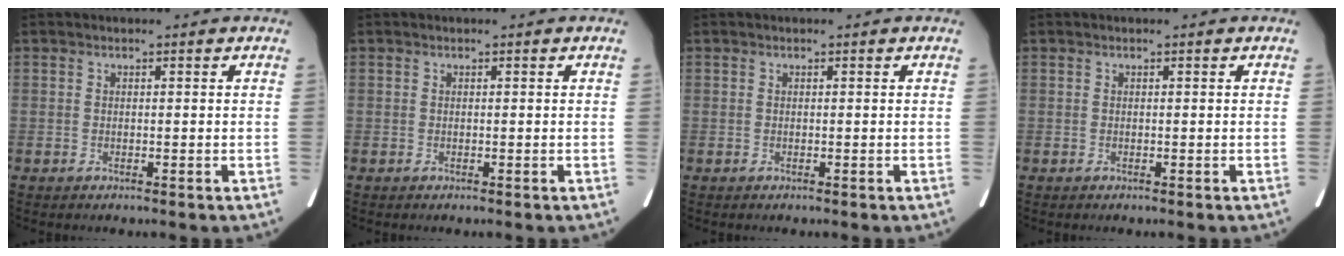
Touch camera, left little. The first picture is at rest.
{"total": 0.0}
{"total": 0.0}
{"total": 0.0}